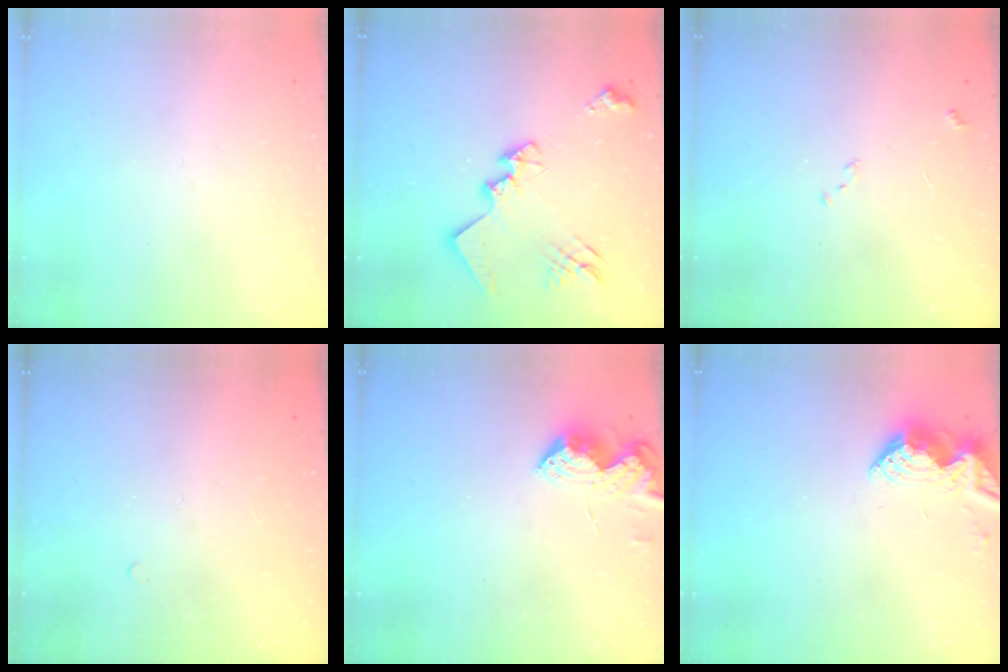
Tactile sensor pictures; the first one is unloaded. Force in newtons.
{"total": 17.0, "press": 17.0, "slide": 1.1}
{"total": 7.9, "press": 7.8, "slide": 0.9}
{"total": 4.4, "press": 4.4, "slide": 0.7}
{"total": 7.1, "press": 7.1, "slide": 0.7}
{"total": 8.1, "press": 8.1, "slide": 0.6}